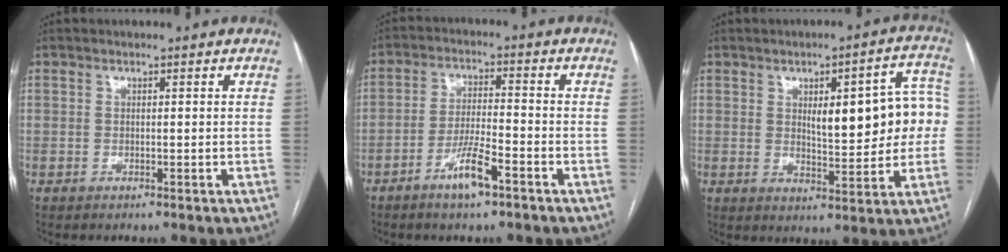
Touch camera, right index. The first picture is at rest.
{"total": 6.5, "force": [-3.9, 0.8, 5.1], "torque": [-0.102, -0.002, -0.072]}
{"total": 13.1, "force": [1.5, 3.9, 12.4], "torque": [-0.153, 0.029, 0.025]}